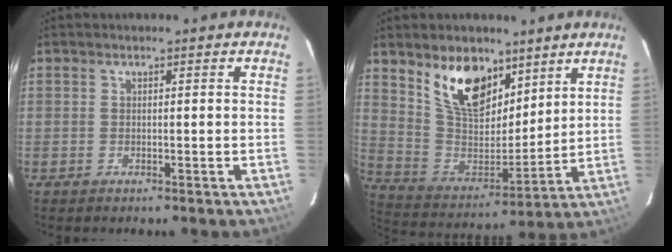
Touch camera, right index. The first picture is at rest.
{"total": 15.5, "force": [9.5, 8.3, 8.9], "torque": [-0.171, -0.004, 0.186]}